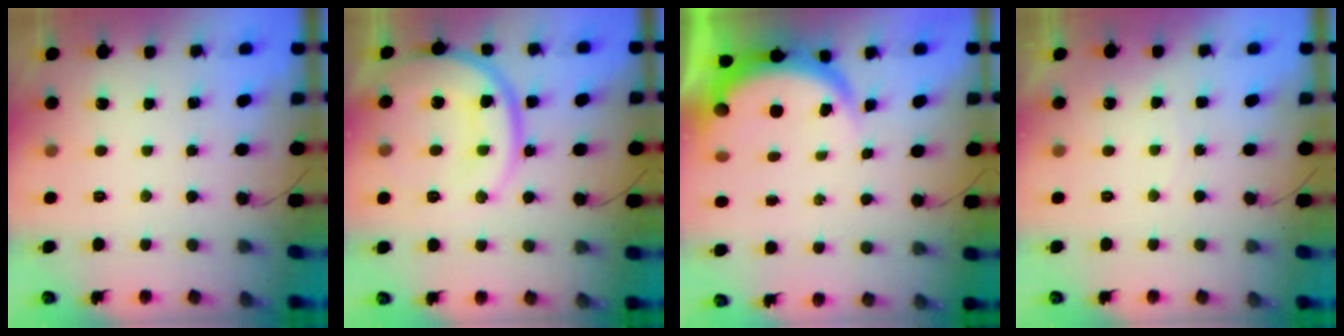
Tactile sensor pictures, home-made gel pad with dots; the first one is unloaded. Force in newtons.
{"total": 17.0, "press": 16.8, "slide": 2.1}
{"total": 6.8, "press": 6.8, "slide": 0.9}
{"total": 3.0, "press": 2.4, "slide": 1.9}